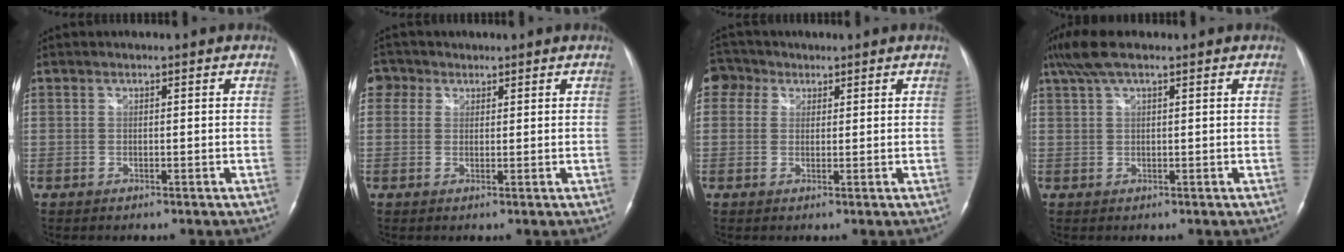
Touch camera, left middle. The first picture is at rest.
{"total": 3.2, "force": [1.7, 2.7, 0.5], "torque": [-0.010, 0.016, 0.028]}
{"total": 3.9, "force": [2.0, 3.3, 0.8], "torque": [-0.020, 0.019, 0.037]}
{"total": 5.4, "force": [3.7, 1.1, 3.8], "torque": [-0.085, 0.033, 0.072]}